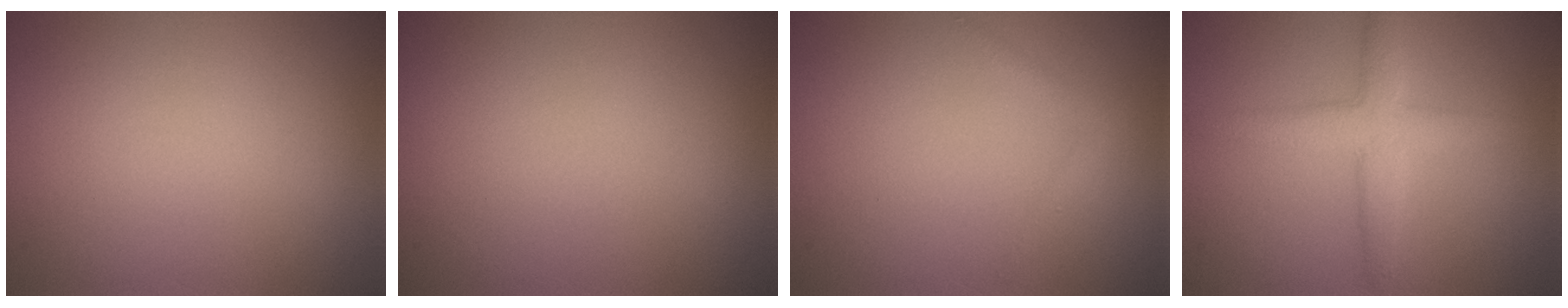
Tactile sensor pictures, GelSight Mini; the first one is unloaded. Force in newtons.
{"total": 0.0}
{"total": 1.1, "press": 1.1, "slide": 0.1}
{"total": 4.0, "press": 4.0, "slide": 0.1}